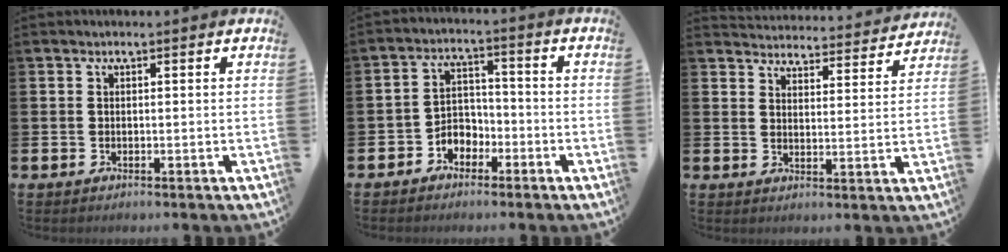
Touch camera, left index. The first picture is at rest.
{"total": 3.2, "force": [-2.1, 2.3, 0.6], "torque": [-0.023, 0.000, -0.051]}
{"total": 4.2, "force": [4.1, 0.4, 0.0], "torque": [-0.009, -0.038, 0.068]}